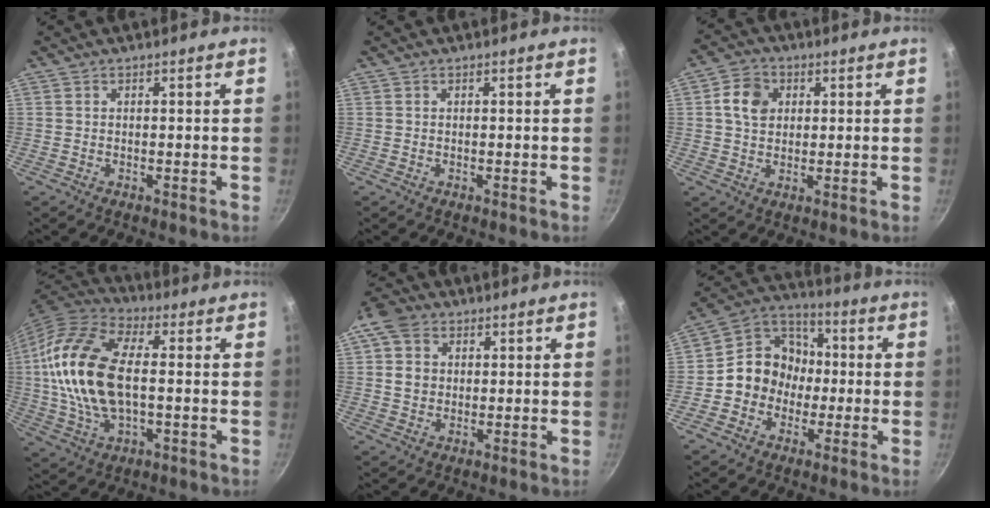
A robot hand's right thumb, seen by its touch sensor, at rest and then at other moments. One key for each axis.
{"total": 0.0}
{"total": 6.7, "fx": 1.7, "fy": 5.3, "fz": 3.6, "tx": -0.046, "ty": 0.007, "tz": 0.023}
{"total": 19.6, "fx": 0.6, "fy": 10.5, "fz": 16.5, "tx": -0.330, "ty": 0.024, "tz": 0.000}
{"total": 7.8, "fx": 2.0, "fy": 6.4, "fz": 4.0, "tx": -0.054, "ty": 0.008, "tz": 0.027}
{"total": 12.0, "fx": -1.7, "fy": 10.7, "fz": 5.0, "tx": -0.035, "ty": 0.037, "tz": -0.050}